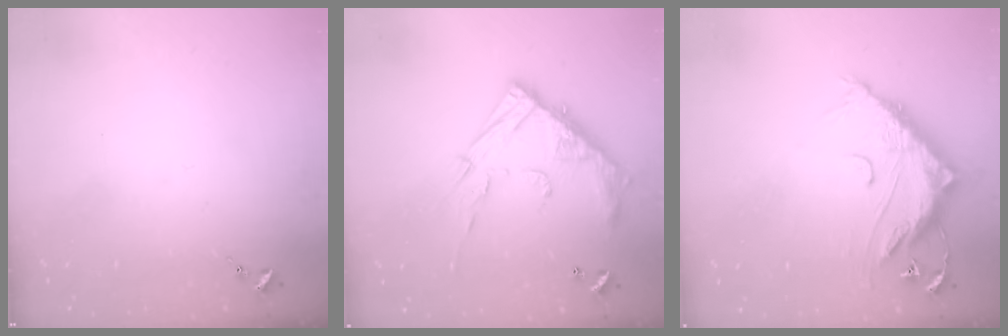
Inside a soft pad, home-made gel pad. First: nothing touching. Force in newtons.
{"total": 17.4, "press": 17.3, "slide": 1.3}
{"total": 15.2, "press": 15.2, "slide": 1.0}